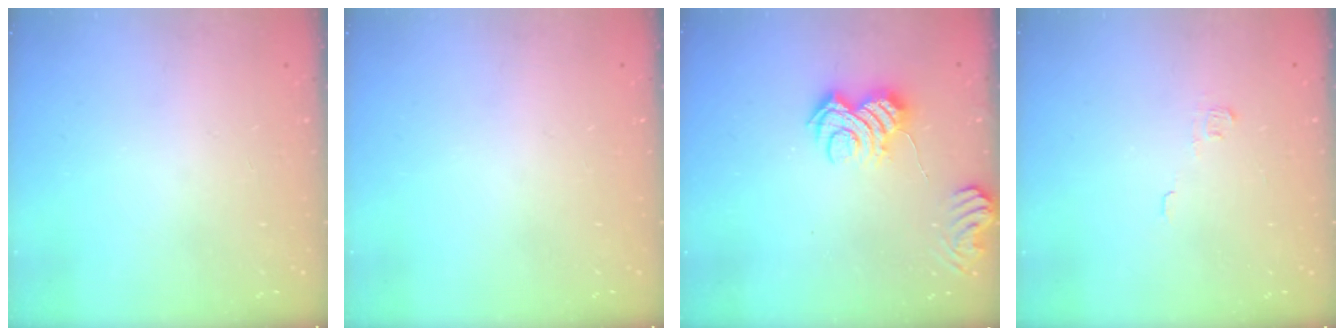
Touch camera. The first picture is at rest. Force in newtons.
{"total": 0.0}
{"total": 6.9, "press": 6.9, "slide": 0.5}
{"total": 2.8, "press": 2.8, "slide": 0.4}